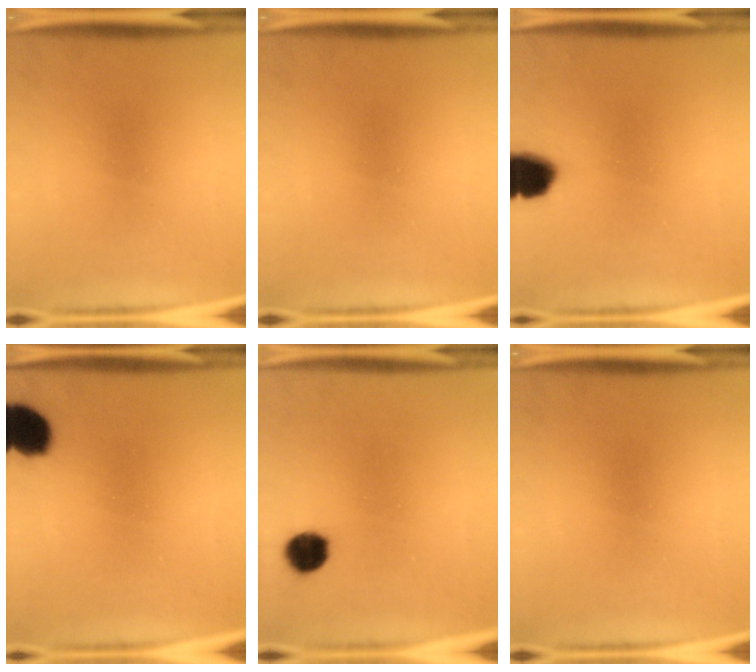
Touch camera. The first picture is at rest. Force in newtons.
{"total": 0.0}
{"total": 8.8}
{"total": 8.7}
{"total": 5.5}
{"total": 0.0}